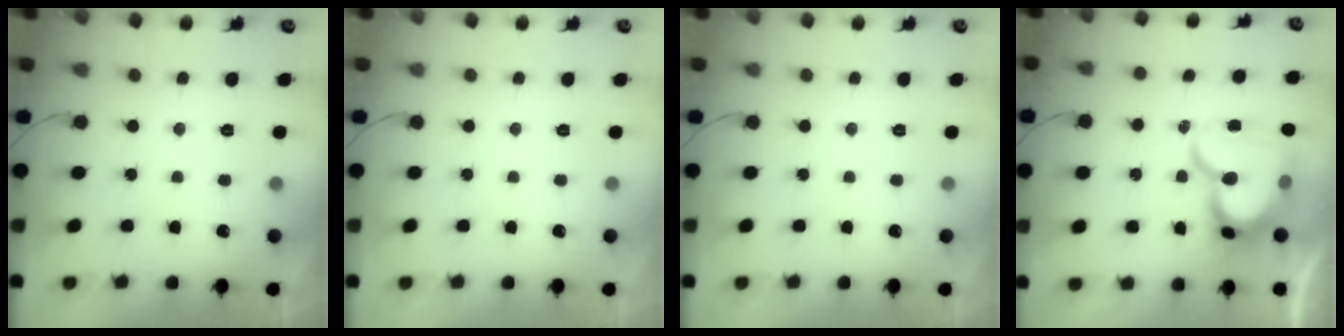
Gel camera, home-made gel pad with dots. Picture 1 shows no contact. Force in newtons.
{"total": 0.0}
{"total": 0.0}
{"total": 18.9, "press": 18.8, "slide": 1.6}